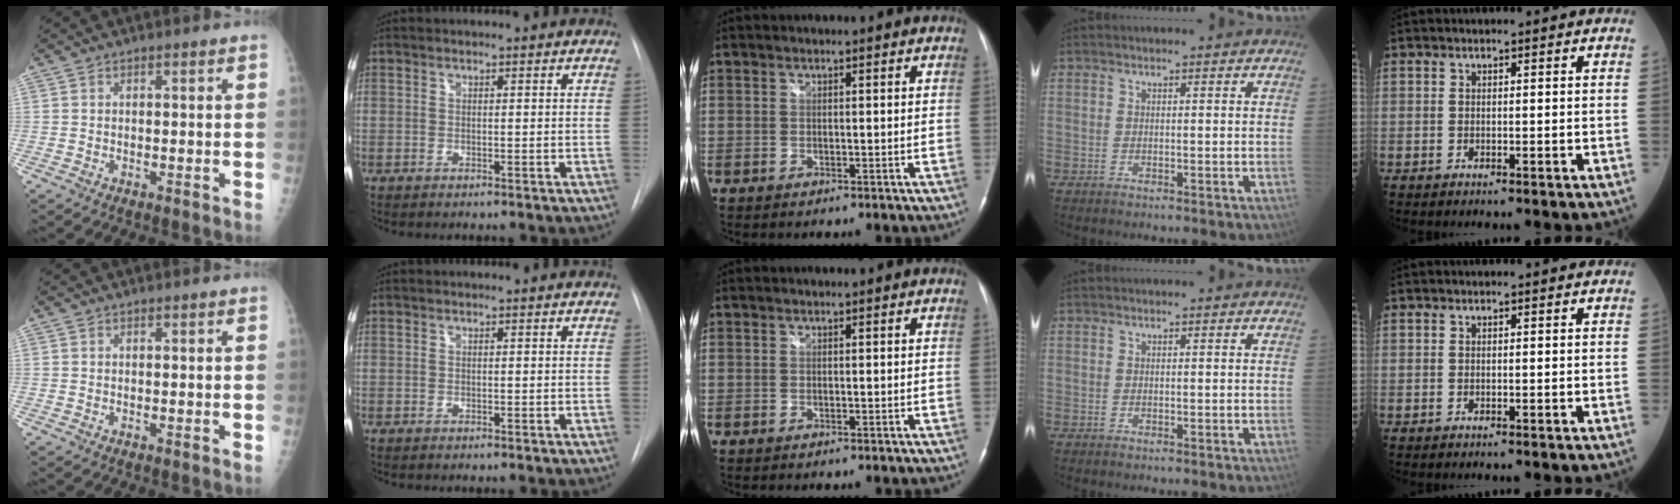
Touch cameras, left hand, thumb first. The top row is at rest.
{}